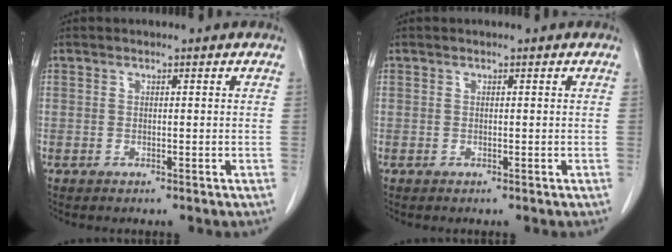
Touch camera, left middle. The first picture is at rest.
{"total": 0.0}